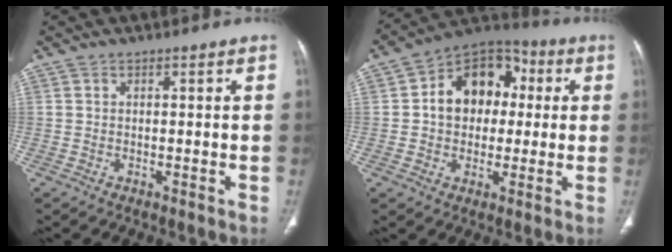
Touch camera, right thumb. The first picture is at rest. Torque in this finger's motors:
{"motor_torque": [0.74, 3.38, 1.47, -0.19, 0.08]}